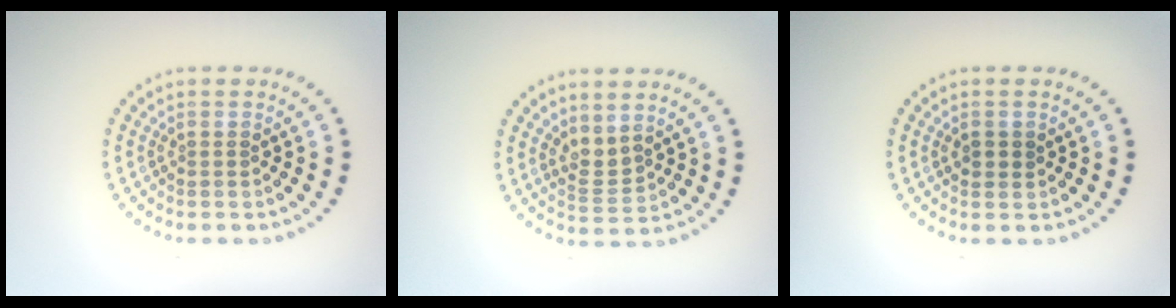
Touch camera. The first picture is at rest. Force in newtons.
{"total": 1.9, "press": 1.4, "slide": 1.3}
{"total": 1.2, "press": 1.1, "slide": 0.4}